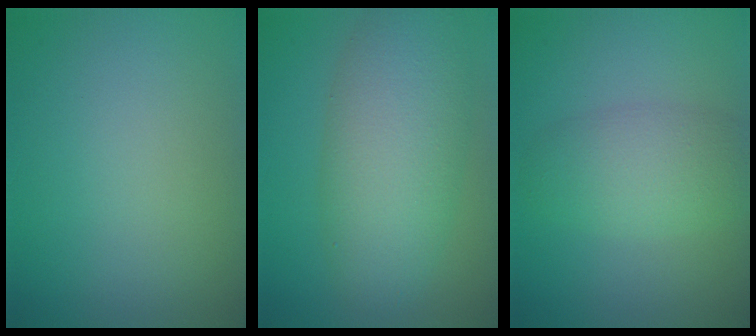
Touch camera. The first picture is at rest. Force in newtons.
{"total": 7.5, "press": 7.5, "slide": 0.4}
{"total": 4.2, "press": 4.2, "slide": 0.2}